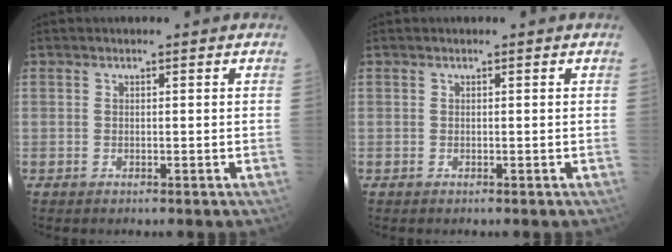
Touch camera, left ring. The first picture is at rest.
{"total": 0.0}